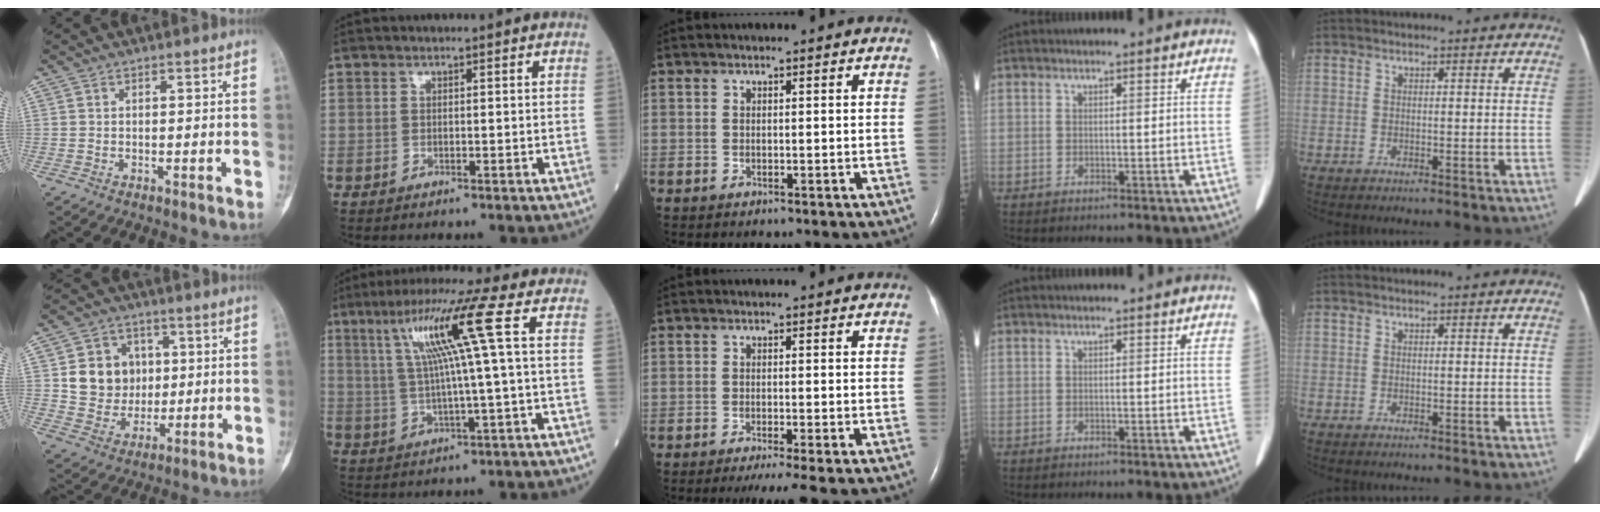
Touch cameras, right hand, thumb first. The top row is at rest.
{"thumb": {"total": 11.1, "force": [1.7, 9.9, 4.6], "torque": [-0.031, -0.001, 0.038]}, "index": {"total": 10.7, "force": [3.1, -1.8, 10.1], "torque": [-0.179, 0.023, 0.062]}, "middle": {"total": 4.3, "force": [-3.1, -0.5, 3.0], "torque": [-0.040, -0.014, -0.050]}}